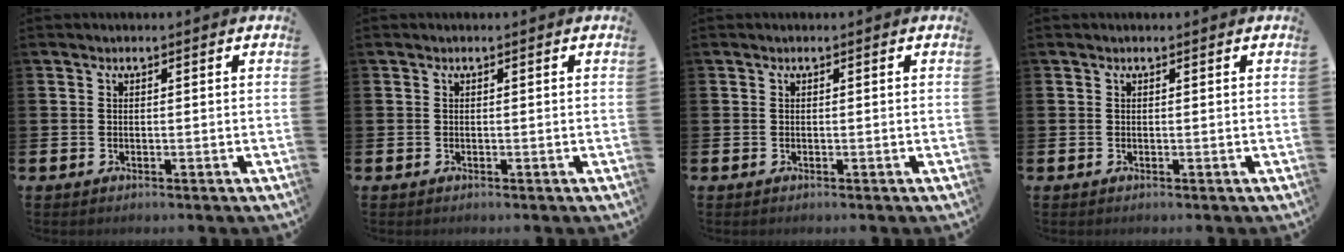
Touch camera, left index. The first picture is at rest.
{"total": 0.0}
{"total": 0.0}
{"total": 0.0}